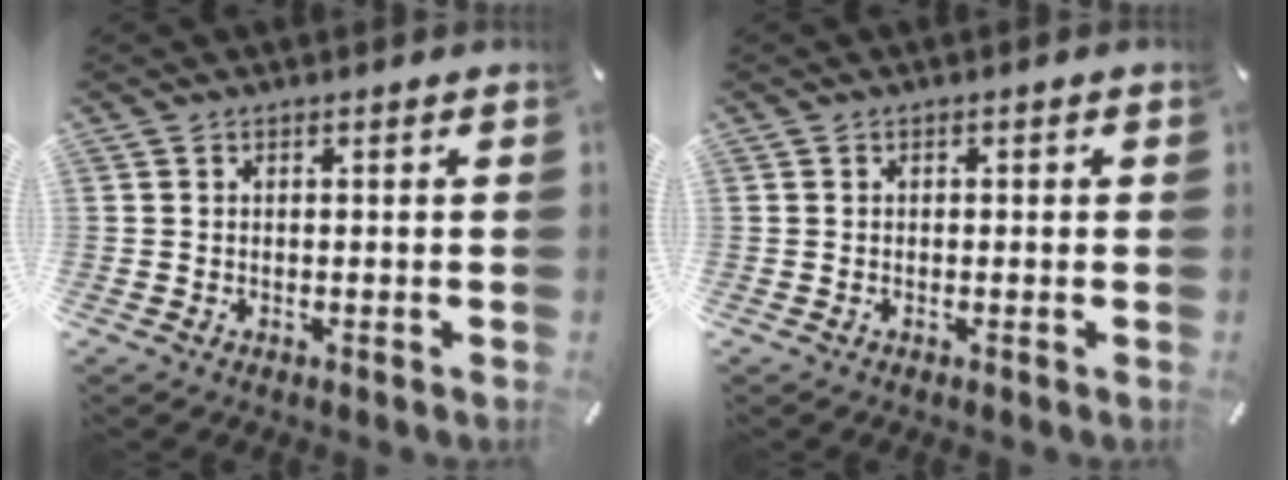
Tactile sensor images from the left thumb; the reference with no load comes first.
{"total": 0.6, "force": [-0.3, 0.5, 0.2], "torque": [-0.002, 0.003, -0.006]}